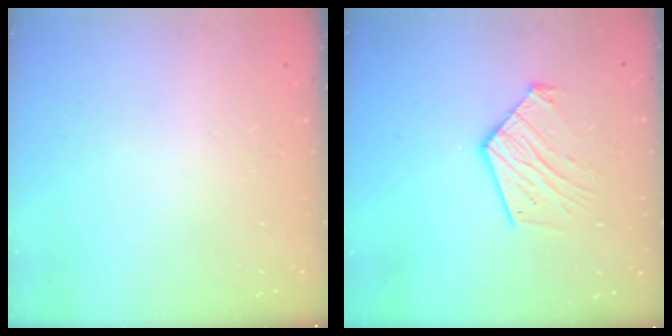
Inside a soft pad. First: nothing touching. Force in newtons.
{"total": 12.4, "press": 12.4, "slide": 0.5}